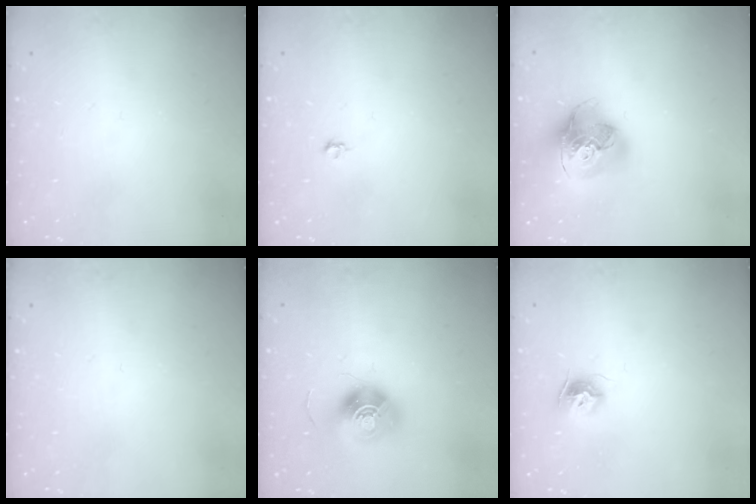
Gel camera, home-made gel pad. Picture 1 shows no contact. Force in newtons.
{"total": 4.0, "press": 4.0, "slide": 0.6}
{"total": 18.2, "press": 18.0, "slide": 2.2}
{"total": 0.0}
{"total": 12.7, "press": 12.7, "slide": 0.5}
{"total": 8.0, "press": 7.9, "slide": 0.5}